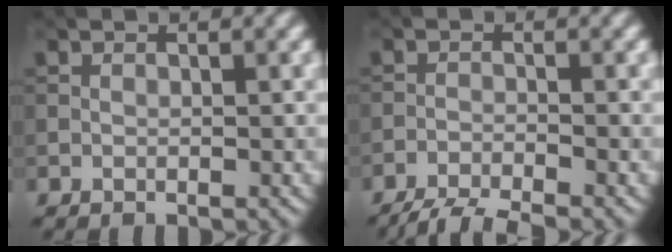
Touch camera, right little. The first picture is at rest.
{"total": 5.5, "force": [-5.0, 0.7, 2.3], "torque": [-0.046, -0.019, -0.091]}